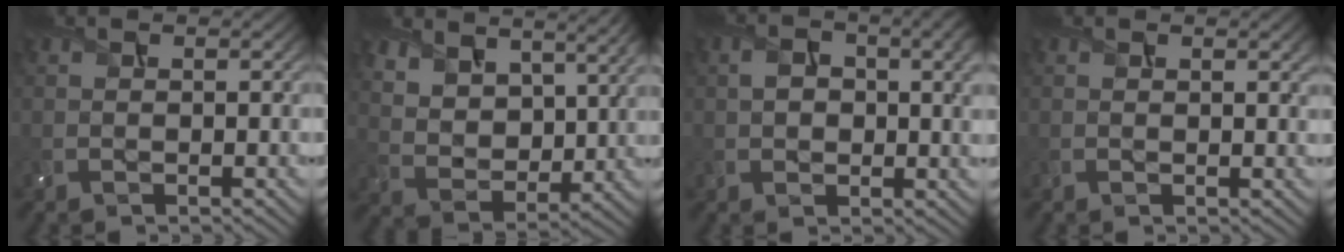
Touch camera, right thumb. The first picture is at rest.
{"total": 10.6, "force": [7.2, 5.5, 5.5], "torque": [-0.153, -0.020, 0.137]}
{"total": 7.0, "force": [1.5, 4.5, 5.1], "torque": [-0.088, -0.009, 0.032]}
{"total": 1.1, "force": [0.7, 0.2, 0.8], "torque": [-0.014, -0.003, 0.013]}